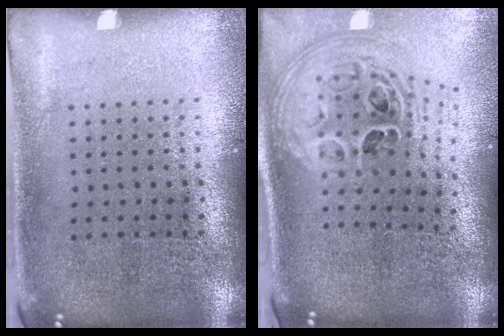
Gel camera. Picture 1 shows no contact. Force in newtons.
{"total": 2.9, "press": 2.0, "slide": 2.1}